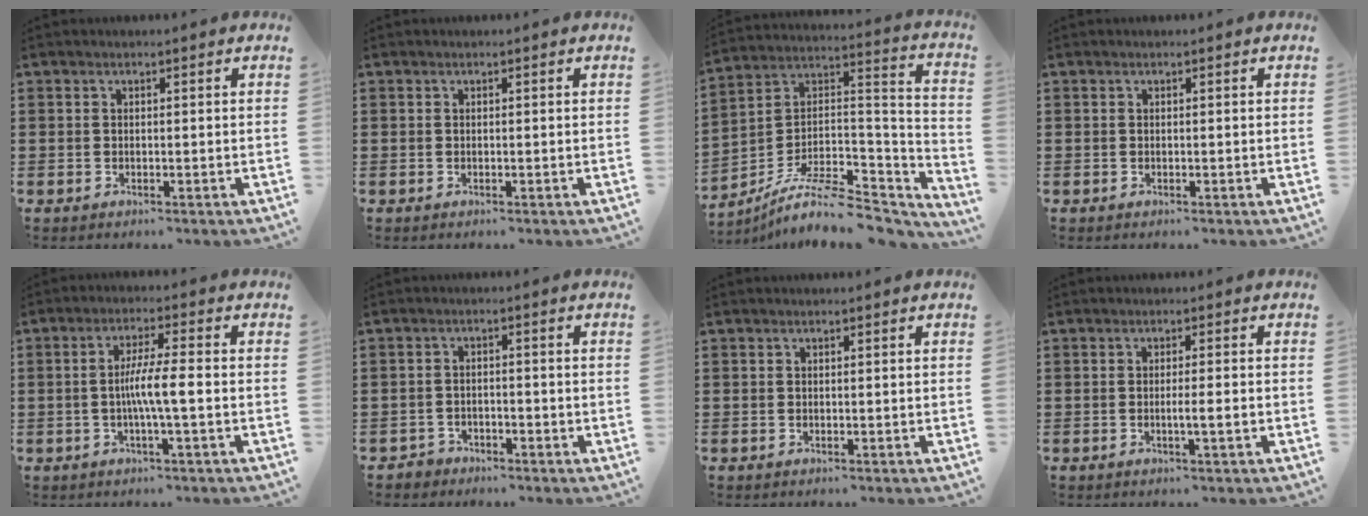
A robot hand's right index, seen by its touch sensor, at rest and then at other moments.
{"total": 0.0}
{"total": 10.0, "force": [-7.8, 2.7, 5.8], "torque": [-0.099, 0.011, -0.150]}
{"total": 0.0}
{"total": 5.6, "force": [-1.0, 0.2, 5.5], "torque": [-0.097, -0.002, -0.021]}
{"total": 1.9, "force": [-1.6, 1.0, 0.0], "torque": [-0.006, 0.002, -0.036]}
{"total": 0.0}
{"total": 2.2, "force": [-0.6, -0.1, 2.1], "torque": [-0.036, -0.005, -0.013]}